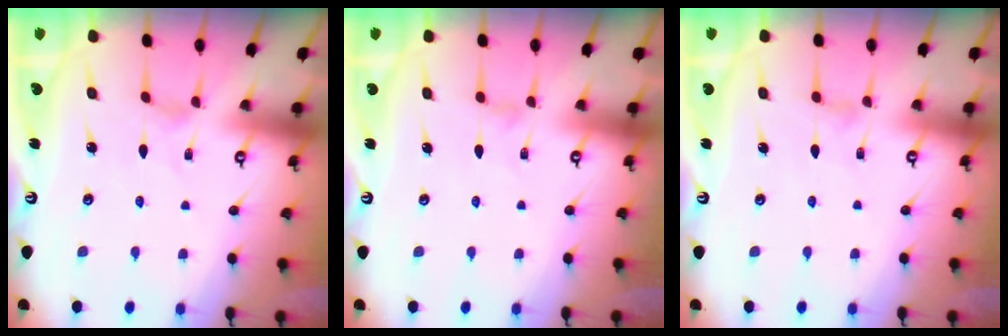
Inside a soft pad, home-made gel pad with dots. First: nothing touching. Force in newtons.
{"total": 0.8, "press": 0.8, "slide": 0.3}
{"total": 1.4, "press": 1.3, "slide": 0.3}